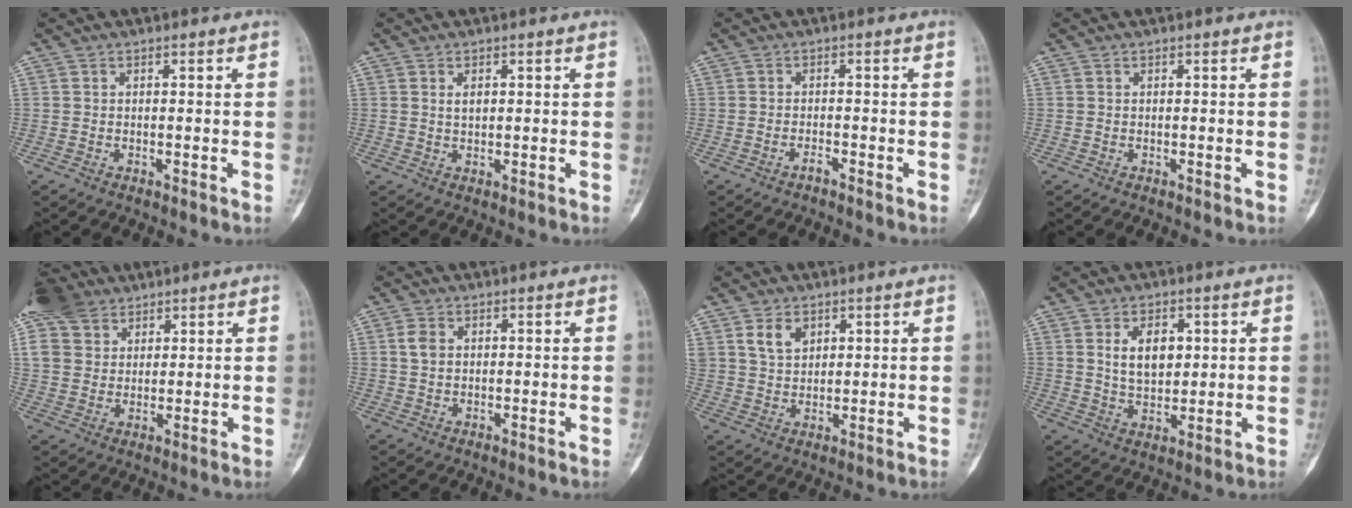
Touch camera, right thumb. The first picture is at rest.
{"total": 1.8, "force": [0.6, 1.1, 1.4], "torque": [-0.021, -0.003, 0.013]}
{"total": 1.2, "force": [-1.1, 0.2, 0.5], "torque": [-0.013, 0.008, -0.020]}
{"total": 0.0}
{"total": 11.2, "force": [7.1, 7.5, 4.3], "torque": [-0.072, -0.001, 0.140]}
{"total": 3.2, "force": [0.7, 2.3, 2.1], "torque": [-0.038, 0.003, 0.015]}
{"total": 5.3, "force": [2.7, 3.7, 2.7], "torque": [-0.033, -0.015, 0.055]}
{"total": 7.7, "force": [2.2, 4.9, 5.5], "torque": [-0.071, -0.014, 0.045]}